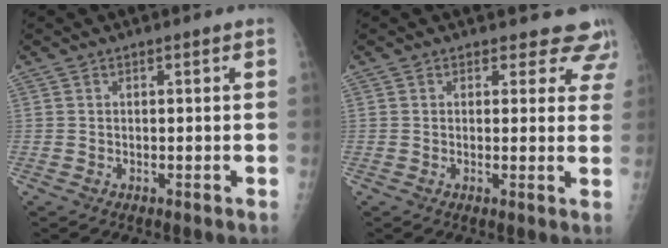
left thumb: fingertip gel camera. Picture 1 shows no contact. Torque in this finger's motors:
{"motor_torque": [-0.05, 0.03, -0.09, -0.14, -0.02]}